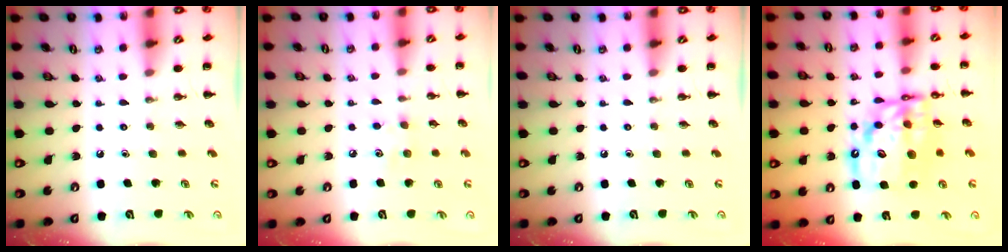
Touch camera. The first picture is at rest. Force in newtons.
{"total": 5.7, "press": 5.5, "slide": 1.4}
{"total": 0.0}
{"total": 15.5, "press": 15.0, "slide": 3.9}